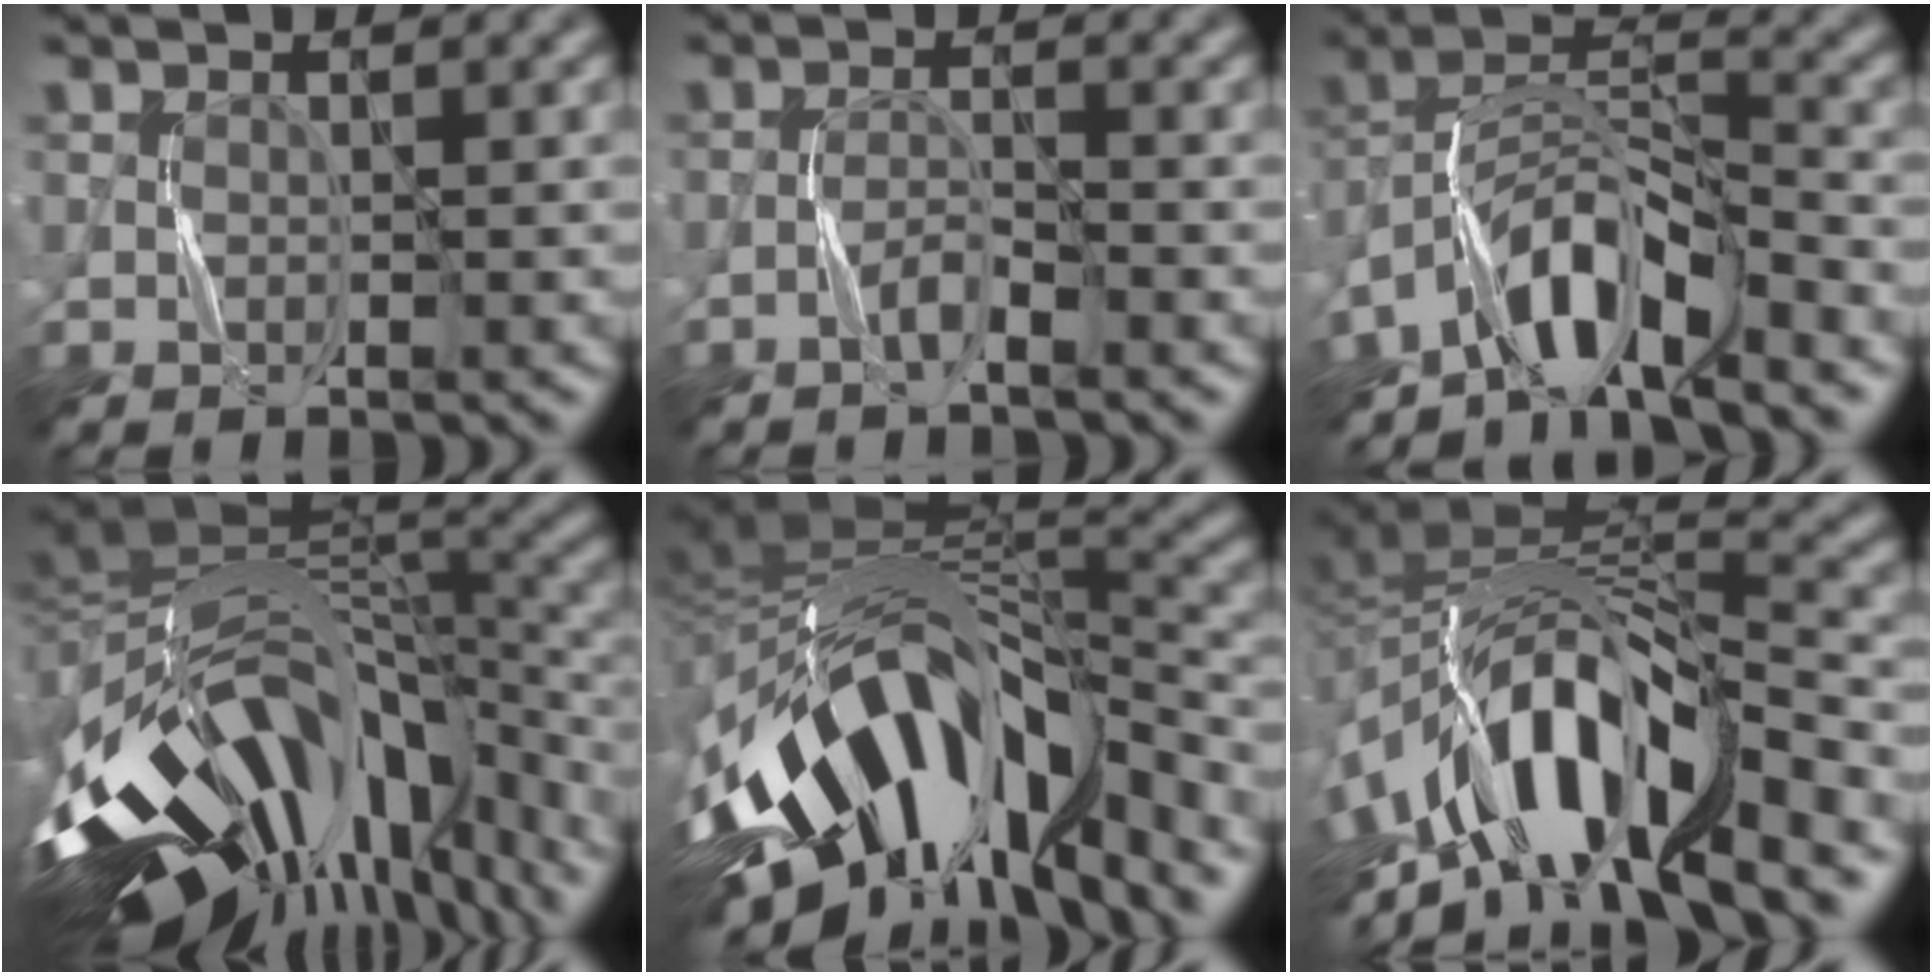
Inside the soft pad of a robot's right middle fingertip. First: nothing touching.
{"total": 1.8, "force": [-1.3, 0.2, 1.2], "torque": [-0.025, 0.009, -0.029]}
{"total": 7.4, "force": [-5.7, 1.9, 4.4], "torque": [-0.073, 0.009, -0.110]}
{"total": 16.6, "force": [-5.4, 8.6, 13.1], "torque": [-0.240, -0.030, -0.067]}
{"total": 15.3, "force": [-6.5, 8.4, 11.1], "torque": [-0.203, 0.002, -0.103]}
{"total": 13.2, "force": [-6.8, 4.9, 10.2], "torque": [-0.178, 0.013, -0.122]}